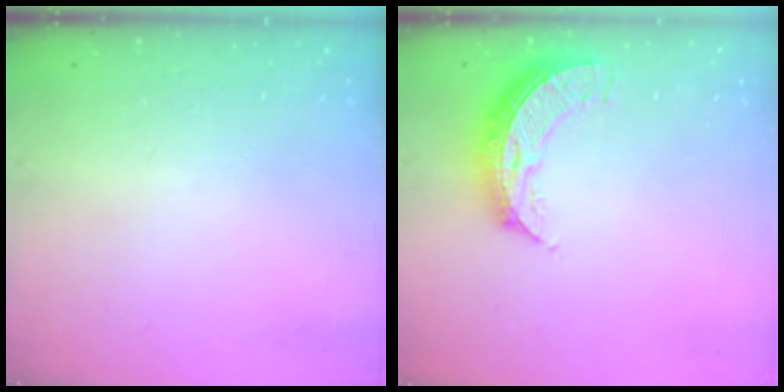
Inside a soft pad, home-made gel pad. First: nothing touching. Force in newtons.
{"total": 8.7, "press": 8.6, "slide": 0.9}